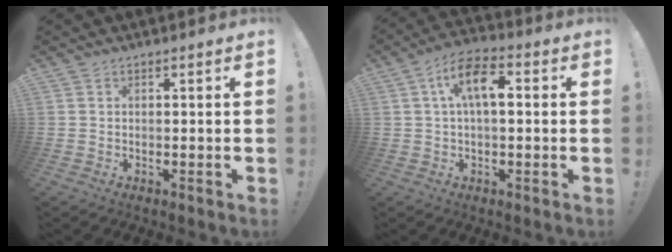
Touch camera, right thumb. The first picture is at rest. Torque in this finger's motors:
{"motor_torque": [0.79, 1.09, 1.23, 0.17, 0.04]}